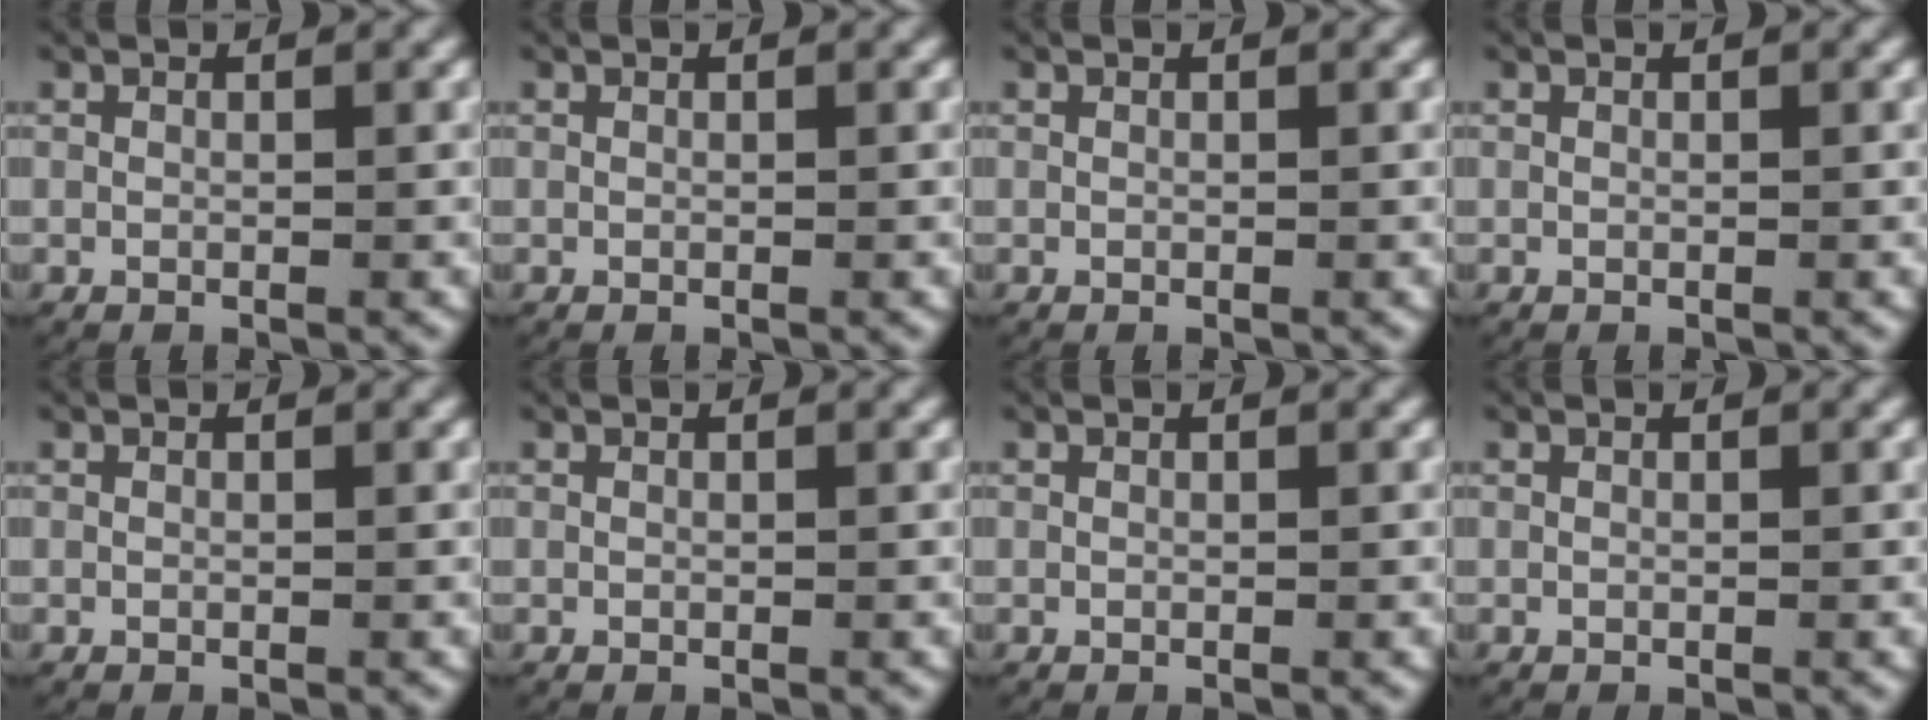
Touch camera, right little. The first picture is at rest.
{"total": 0.0}
{"total": 0.0}
{"total": 0.0}
{"total": 0.0}
{"total": 0.0}
{"total": 0.0}
{"total": 0.0}